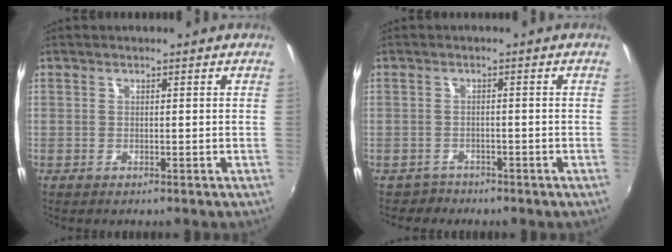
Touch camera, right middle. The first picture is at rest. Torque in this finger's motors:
{"motor_torque": [-0.47, 0.00, -0.06, 0.00]}